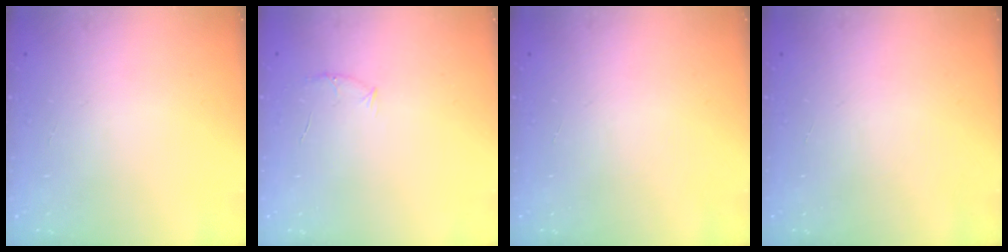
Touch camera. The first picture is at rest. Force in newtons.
{"total": 5.2, "press": 5.0, "slide": 1.6}
{"total": 0.0}
{"total": 0.0}